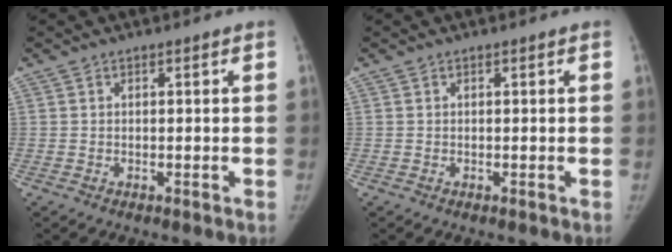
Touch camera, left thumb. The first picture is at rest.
{"total": 0.0}